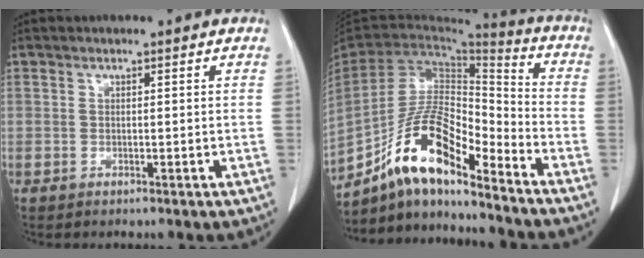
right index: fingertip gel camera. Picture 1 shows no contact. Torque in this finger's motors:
{"motor_torque": [1.17, -0.96, 0.62, 0.11]}